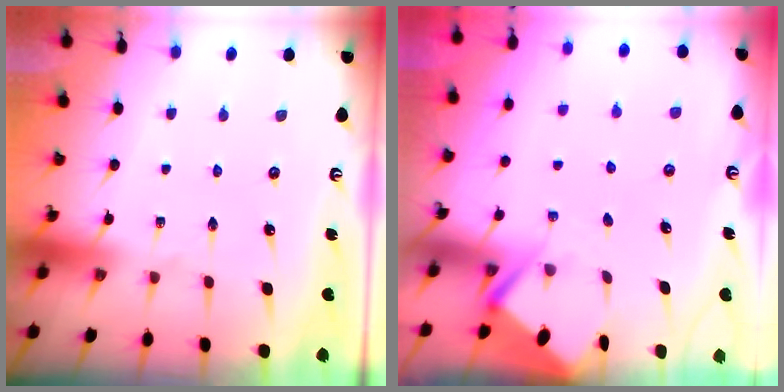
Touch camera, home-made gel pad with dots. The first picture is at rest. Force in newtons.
{"total": 2.8, "press": 2.8, "slide": 0.3}